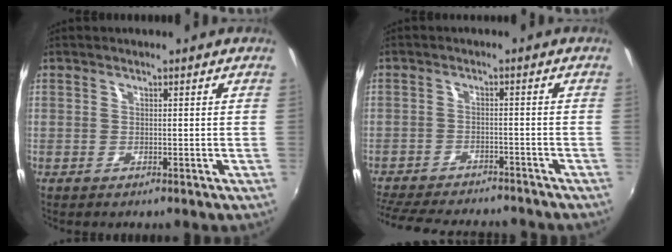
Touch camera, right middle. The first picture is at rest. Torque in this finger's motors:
{"motor_torque": [1.05, -1.09, 0.28, 0.10]}